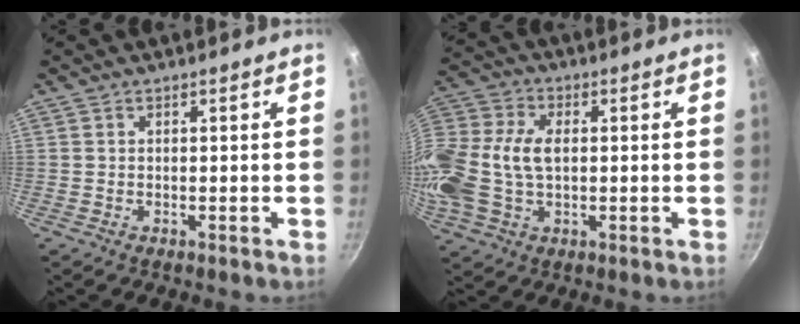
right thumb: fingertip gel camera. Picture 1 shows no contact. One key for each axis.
{"total": 18.0, "fx": 0.2, "fy": 12.0, "fz": 13.4, "tx": -0.305, "ty": 0.029, "tz": -0.003}